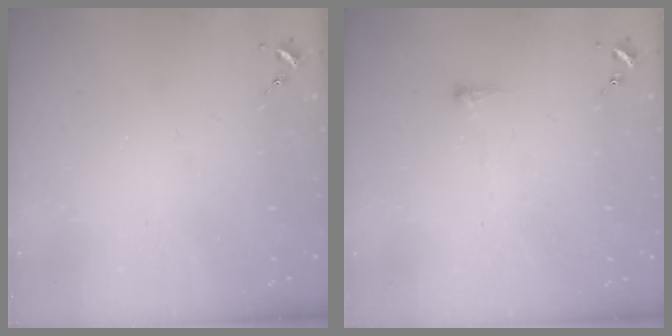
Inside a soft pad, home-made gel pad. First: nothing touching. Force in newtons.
{"total": 3.7, "press": 3.6, "slide": 0.8}